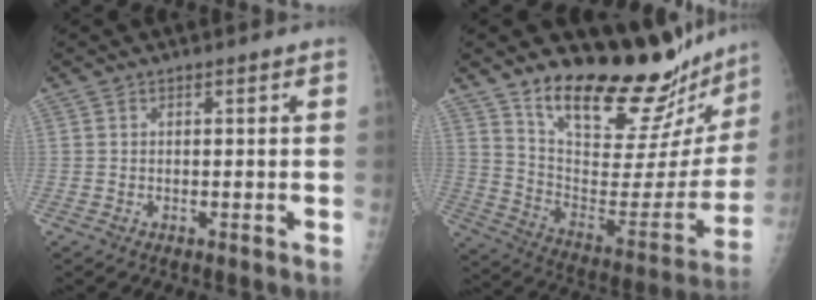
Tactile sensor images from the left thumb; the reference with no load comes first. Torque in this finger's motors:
{"motor_torque": [0.34, 0.29, 1.40, -1.37, 0.06]}